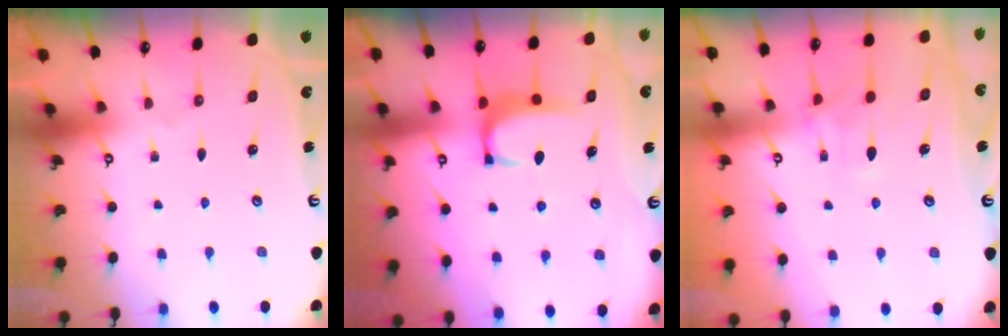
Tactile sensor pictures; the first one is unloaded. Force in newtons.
{"total": 1.7, "press": 1.6, "slide": 0.5}
{"total": 1.1, "press": 0.3, "slide": 1.1}